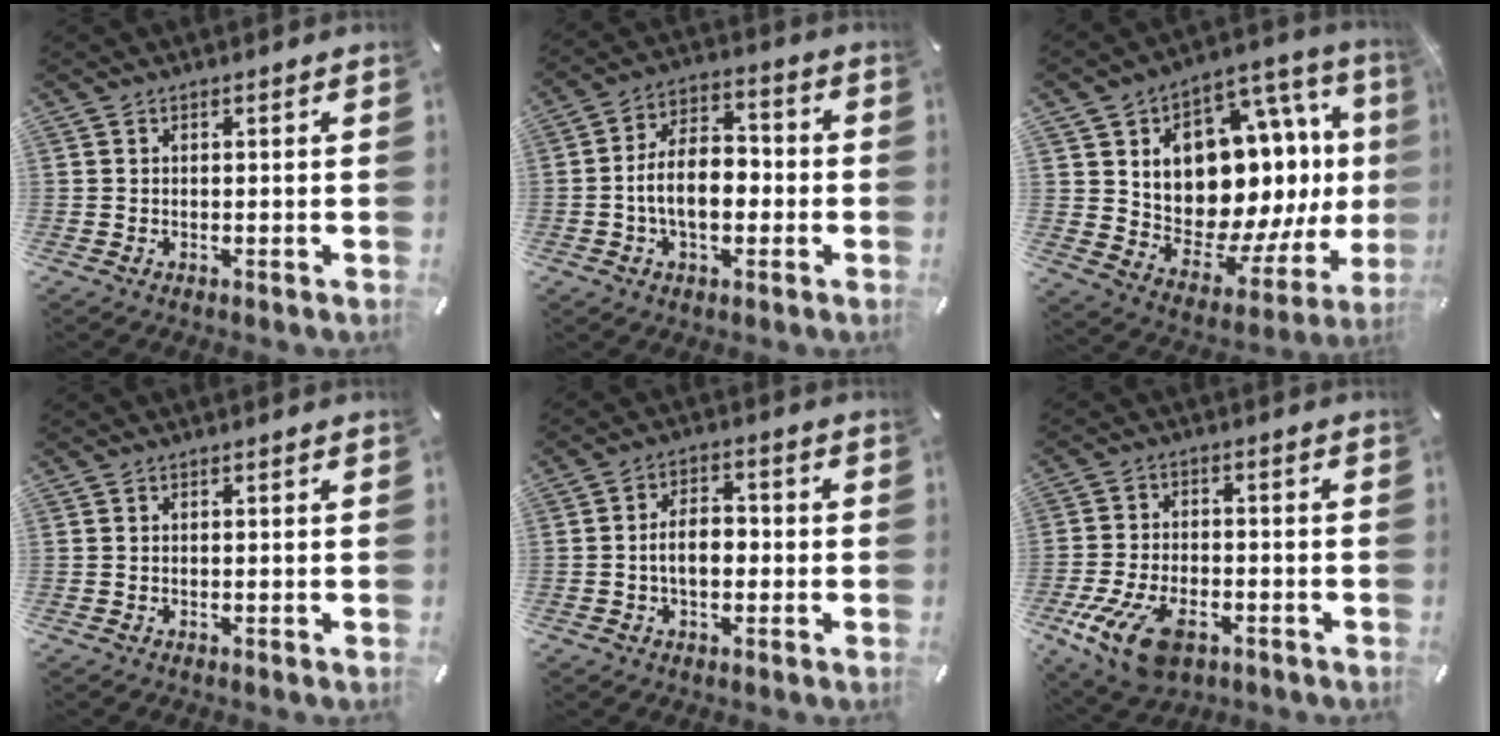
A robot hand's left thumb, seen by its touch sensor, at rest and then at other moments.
{"total": 10.9, "force": [-2.5, 7.1, 7.8], "torque": [-0.143, 0.013, -0.046]}
{"total": 18.4, "force": [4.0, 13.3, 12.1], "torque": [-0.192, -0.057, 0.085]}
{"total": 0.0}
{"total": 6.7, "force": [-1.3, 4.2, 5.0], "torque": [-0.078, 0.006, -0.028]}
{"total": 12.7, "force": [-6.3, 7.1, 8.5], "torque": [-0.184, 0.020, -0.113]}